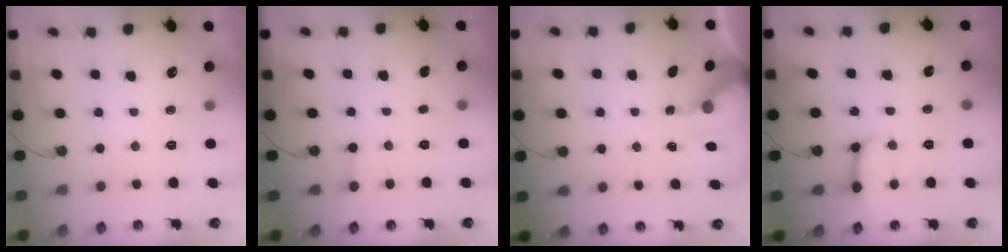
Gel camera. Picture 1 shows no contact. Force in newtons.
{"total": 1.7, "press": 1.7, "slide": 0.1}
{"total": 6.2, "press": 6.1, "slide": 0.5}
{"total": 9.8, "press": 9.8, "slide": 1.0}